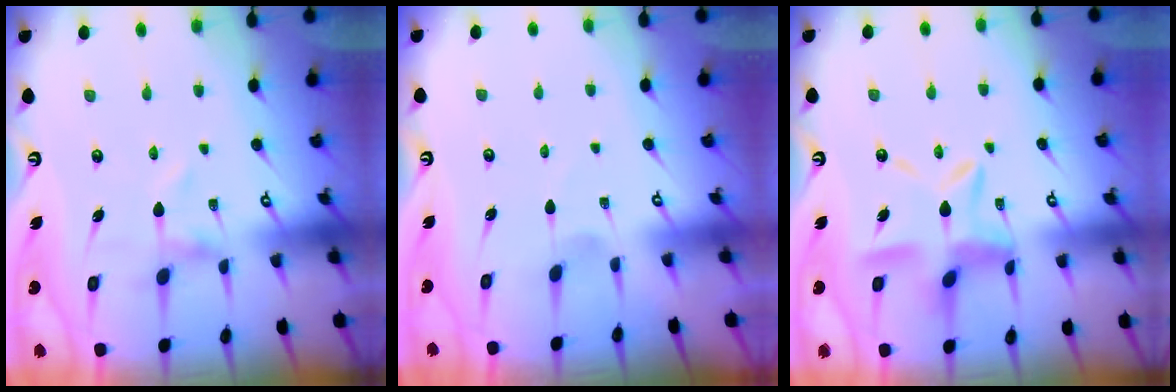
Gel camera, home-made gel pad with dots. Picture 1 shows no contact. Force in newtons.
{"total": 0.9, "press": 0.9, "slide": 0.1}
{"total": 13.7, "press": 13.7, "slide": 1.2}